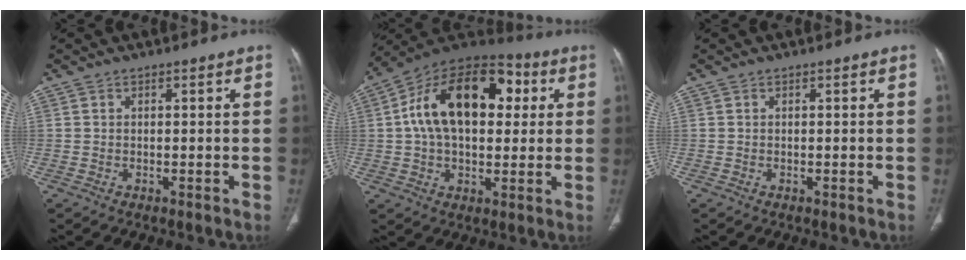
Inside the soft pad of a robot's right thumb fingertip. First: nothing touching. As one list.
[{"total": 22.3, "force": [4.3, 13.4, 17.3], "torque": [-0.264, 0.026, 0.059]}, {"total": 0.0}]